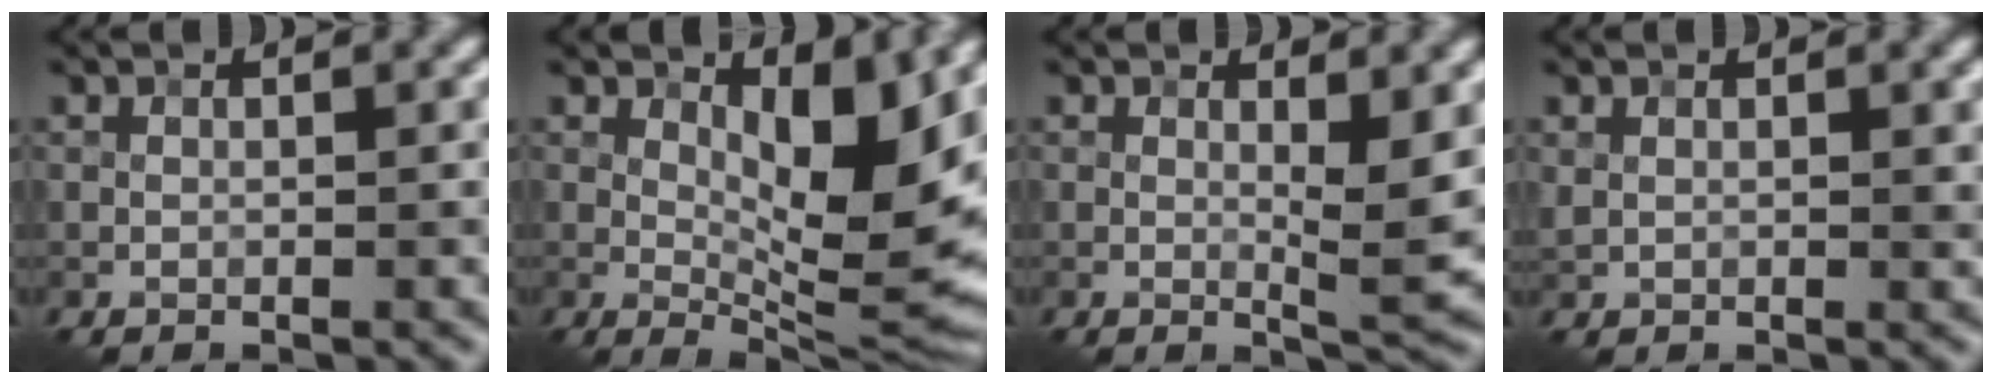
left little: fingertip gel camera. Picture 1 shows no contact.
{"total": 10.2, "force": [2.5, 3.6, 9.2], "torque": [-0.122, -0.007, 0.043]}
{"total": 3.7, "force": [0.9, 0.8, 3.5], "torque": [-0.051, -0.010, 0.017]}
{"total": 1.4, "force": [0.8, 0.5, 1.0], "torque": [-0.013, -0.004, 0.022]}